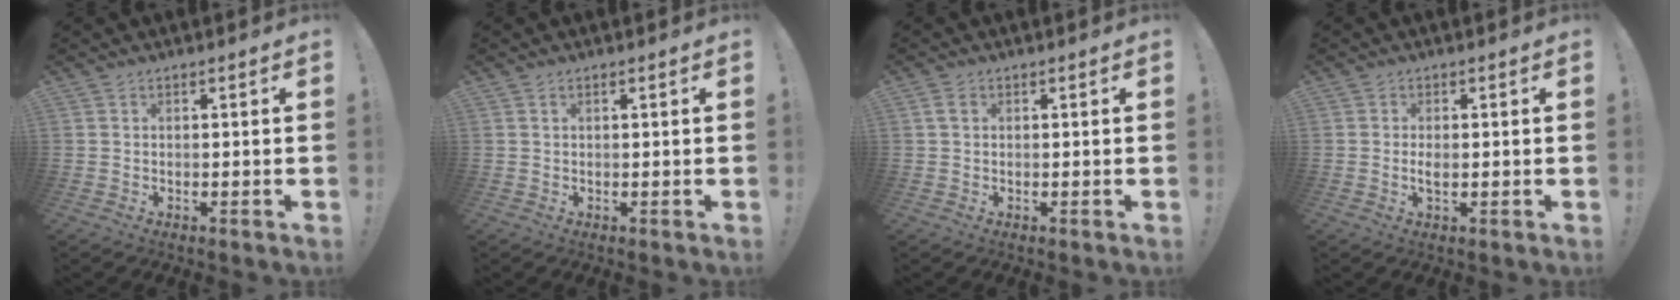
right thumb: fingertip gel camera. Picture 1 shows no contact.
{"total": 0.9, "force": [0.4, 0.3, 0.7], "torque": [-0.018, 0.003, 0.007]}
{"total": 2.1, "force": [0.7, 1.5, 1.3], "torque": [-0.020, 0.003, 0.012]}
{"total": 2.1, "force": [-0.2, 0.9, 1.9], "torque": [-0.035, -0.002, -0.006]}